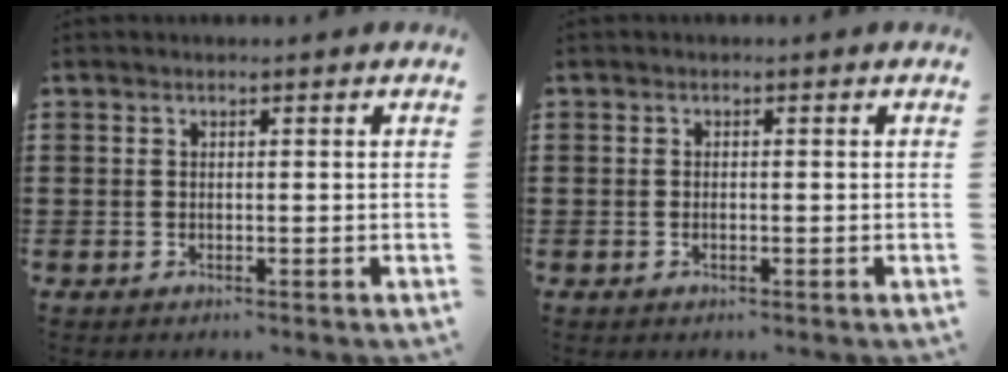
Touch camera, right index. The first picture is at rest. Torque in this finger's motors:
{"motor_torque": [-0.41, 0.91, -0.01, -0.01]}